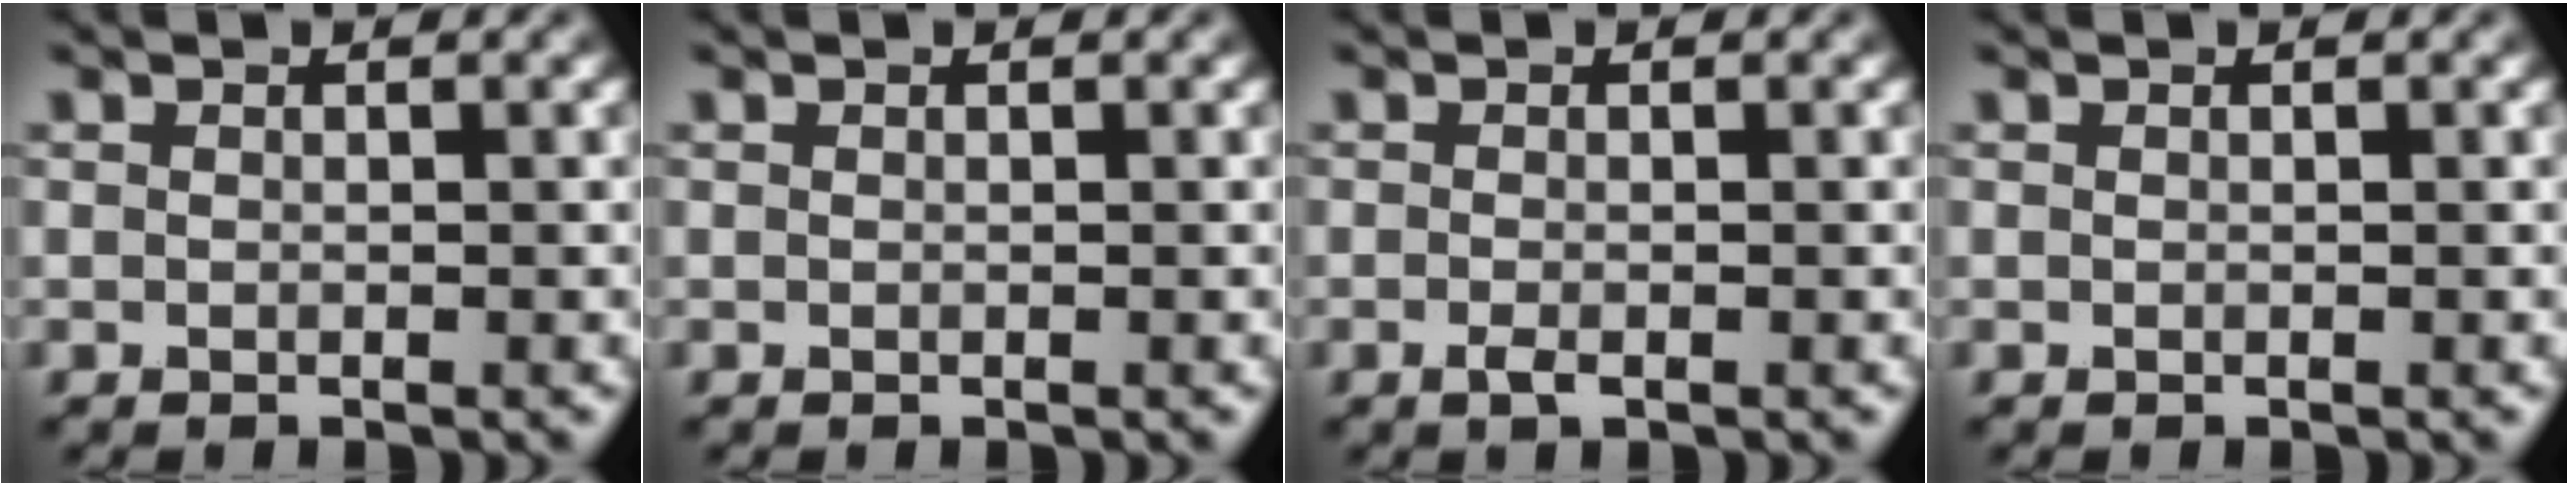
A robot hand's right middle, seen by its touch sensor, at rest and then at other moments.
{"total": 0.0}
{"total": 0.9, "force": [-0.4, 0.3, 0.8], "torque": [-0.016, -0.004, -0.009]}
{"total": 0.0}